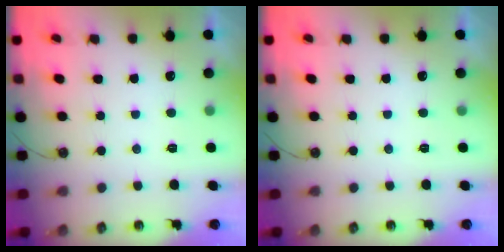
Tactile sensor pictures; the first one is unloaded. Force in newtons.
{"total": 0.0}